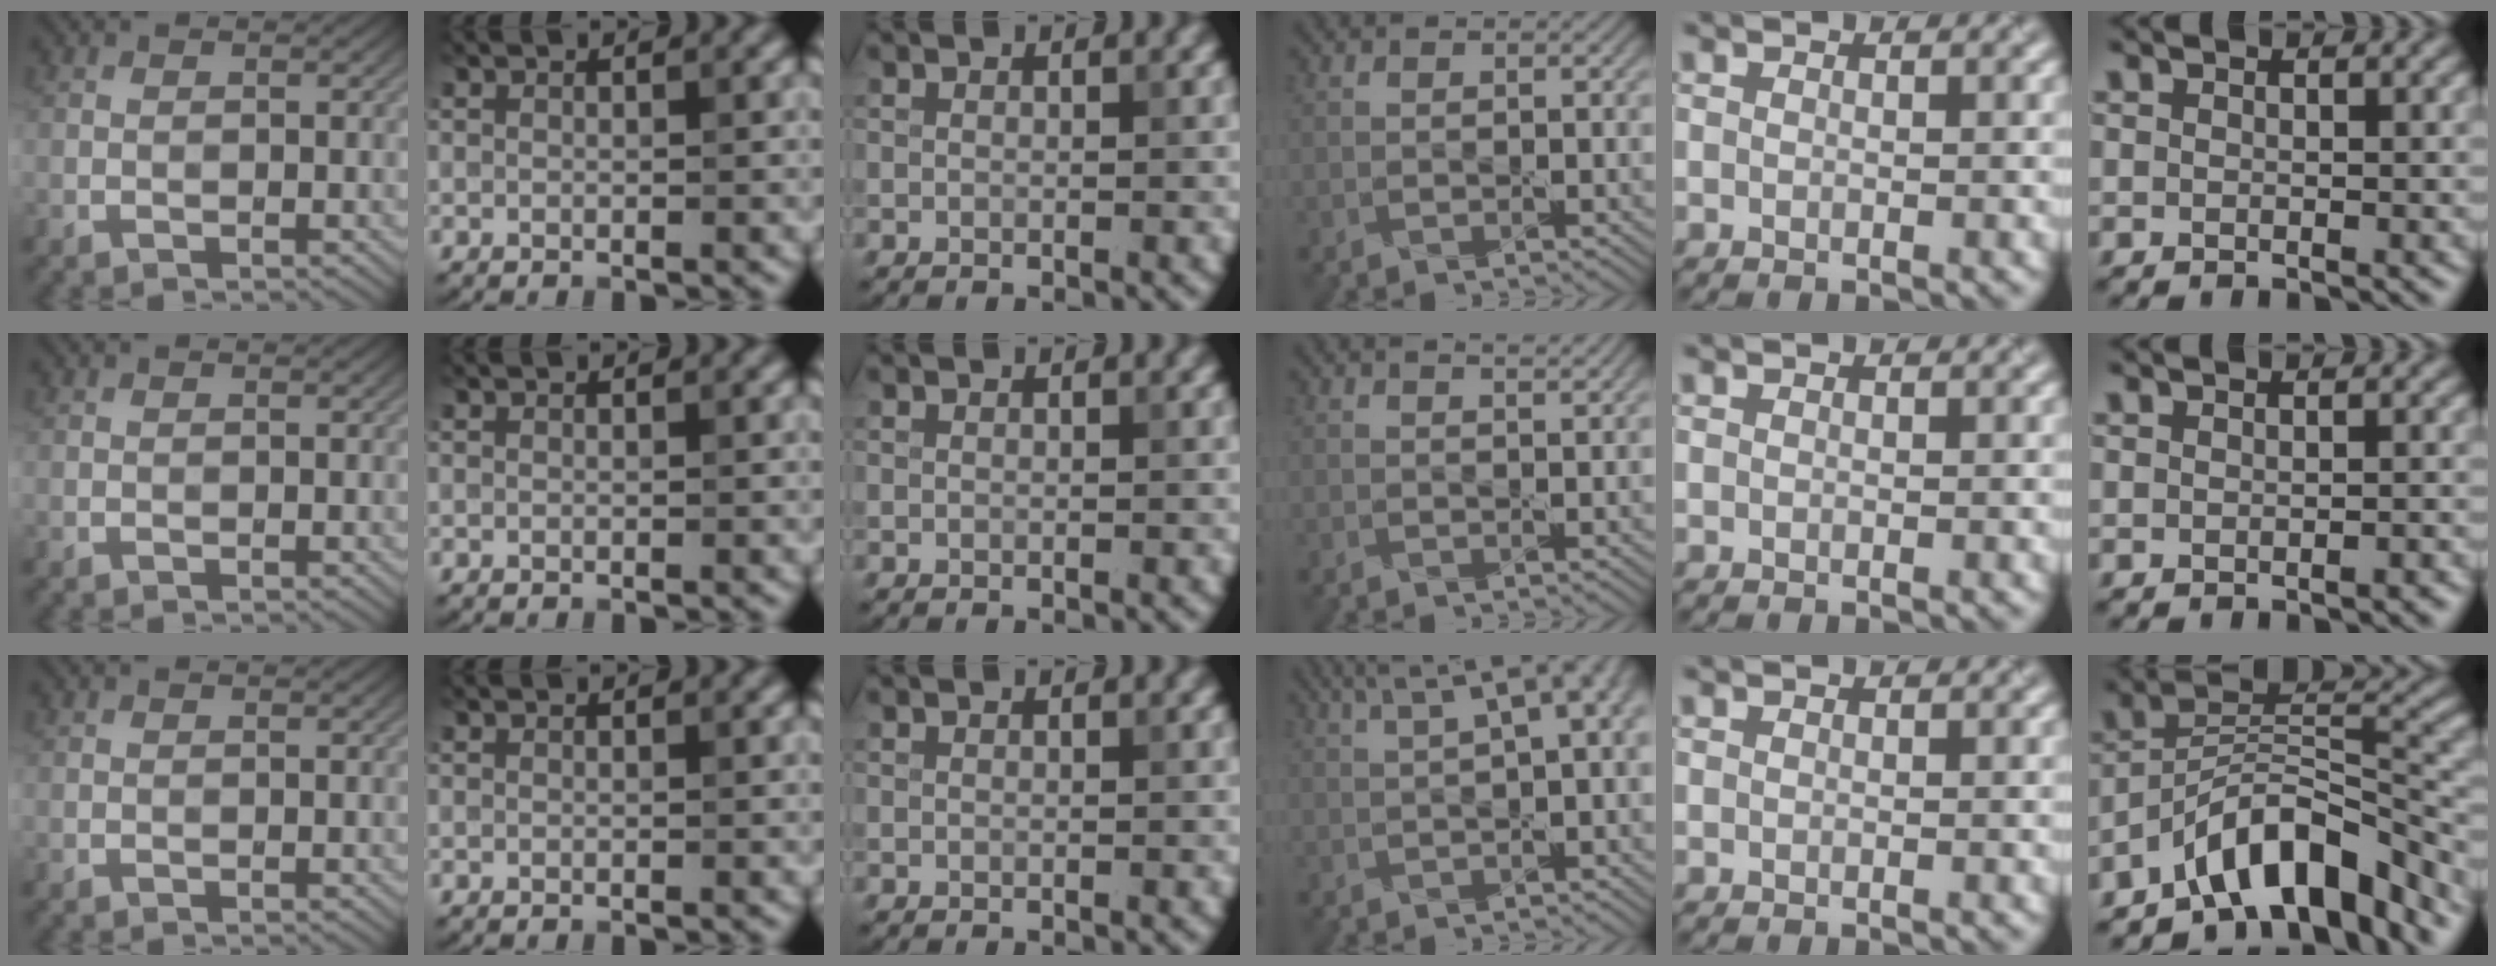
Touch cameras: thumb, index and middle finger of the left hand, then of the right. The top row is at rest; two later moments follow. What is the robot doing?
{"motion": "pour", "object": "sugar"}